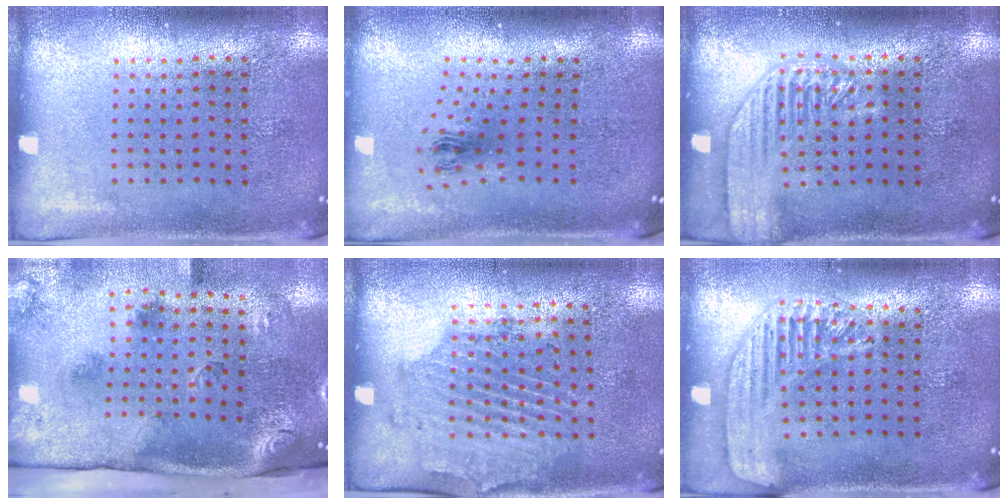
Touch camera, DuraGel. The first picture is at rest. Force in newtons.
{"total": 1.0, "press": 0.4, "slide": 0.9}
{"total": 1.9, "press": 1.9, "slide": 0.2}
{"total": 3.5, "press": 2.2, "slide": 2.8}
{"total": 1.7, "press": 1.2, "slide": 1.1}
{"total": 1.7, "press": 1.6, "slide": 0.5}